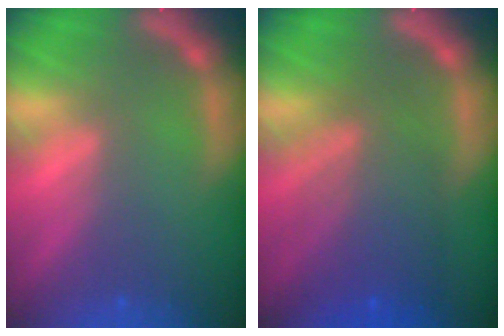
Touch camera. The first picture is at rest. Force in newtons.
{"total": 7.1}